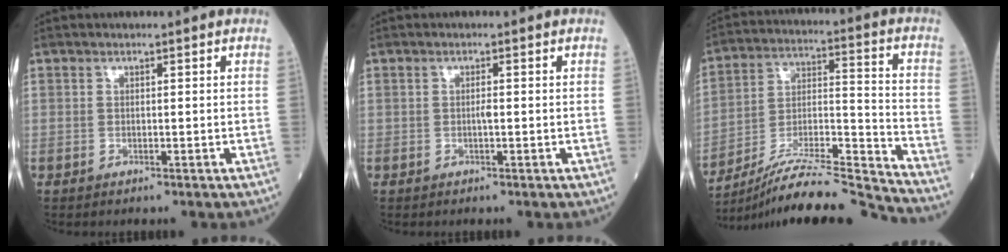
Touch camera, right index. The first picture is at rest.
{"total": 0.9, "force": [-0.2, 0.1, 0.9], "torque": [-0.017, 0.000, -0.003]}
{"total": 19.4, "force": [-18.2, -1.6, 6.8], "torque": [-0.131, -0.001, -0.311]}